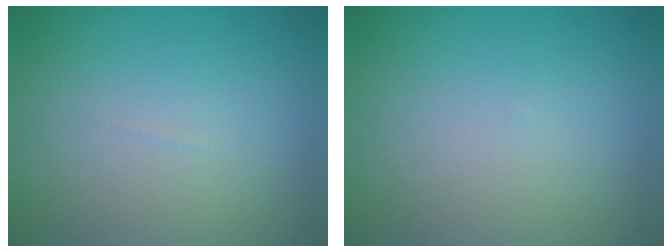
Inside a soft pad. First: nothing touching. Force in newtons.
{"total": 0.0}